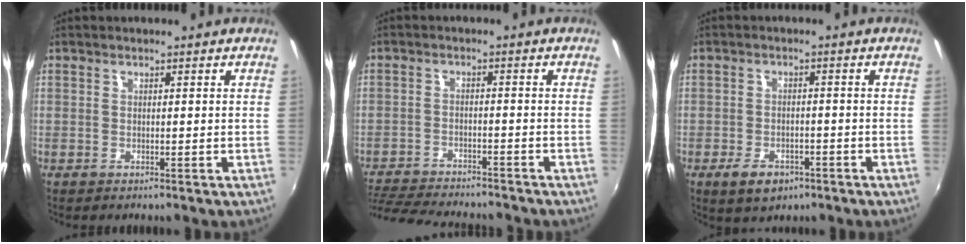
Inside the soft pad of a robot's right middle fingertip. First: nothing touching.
{"total": 14.3, "force": [-12.9, 2.8, 5.7], "torque": [-0.133, -0.019, -0.202]}
{"total": 5.8, "force": [-3.5, 3.2, 3.3], "torque": [-0.081, -0.008, -0.053]}